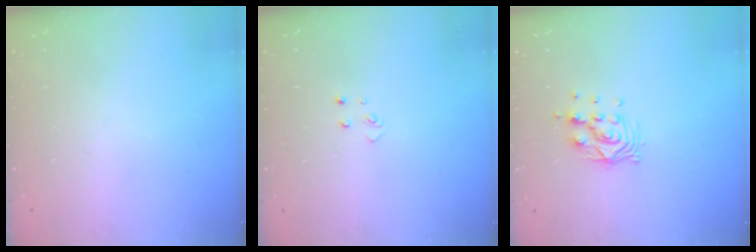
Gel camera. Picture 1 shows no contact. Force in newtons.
{"total": 3.8, "press": 3.8, "slide": 0.4}
{"total": 9.3, "press": 9.3, "slide": 0.6}